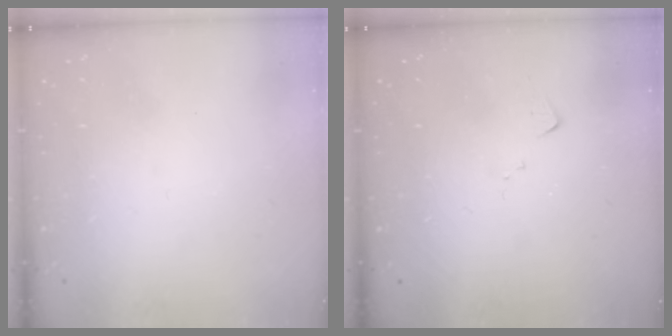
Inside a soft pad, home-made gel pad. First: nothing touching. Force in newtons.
{"total": 4.5, "press": 4.5, "slide": 0.2}